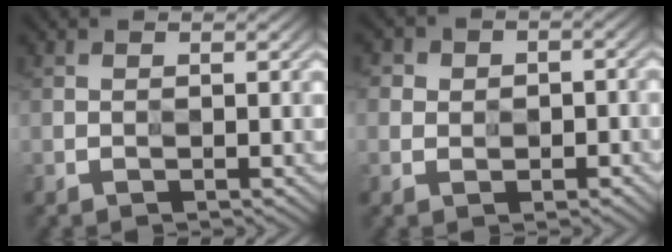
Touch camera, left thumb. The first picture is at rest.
{"total": 3.0, "force": [0.1, 3.0, 0.5], "torque": [-0.005, 0.007, -0.007]}